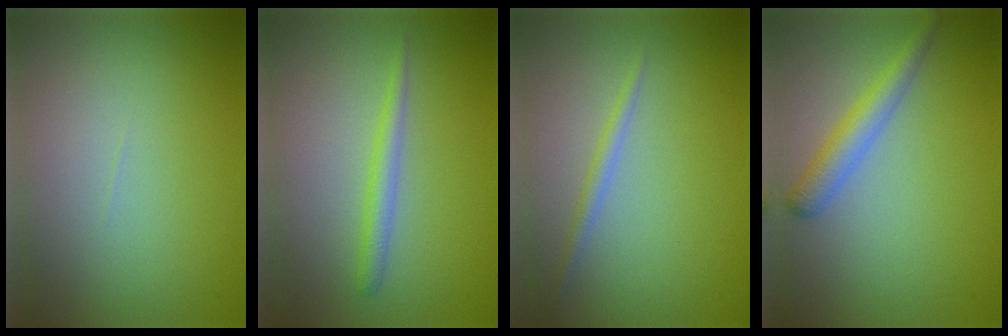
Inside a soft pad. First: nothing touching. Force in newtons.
{"total": 1.7, "press": 1.7, "slide": 0.0}
{"total": 1.2, "press": 1.2, "slide": 0.1}
{"total": 2.8, "press": 2.8, "slide": 0.1}